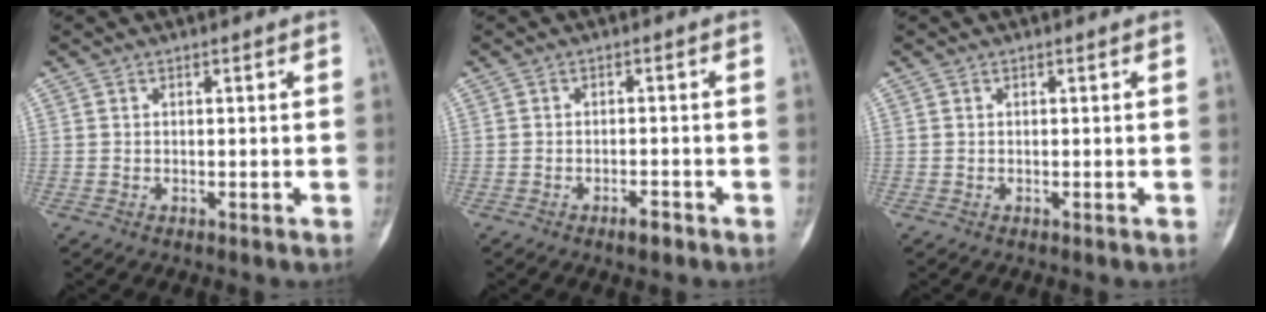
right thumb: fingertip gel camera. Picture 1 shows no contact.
{"total": 2.4, "force": [-1.7, 0.8, 1.5], "torque": [-0.022, 0.008, -0.028]}
{"total": 0.0}